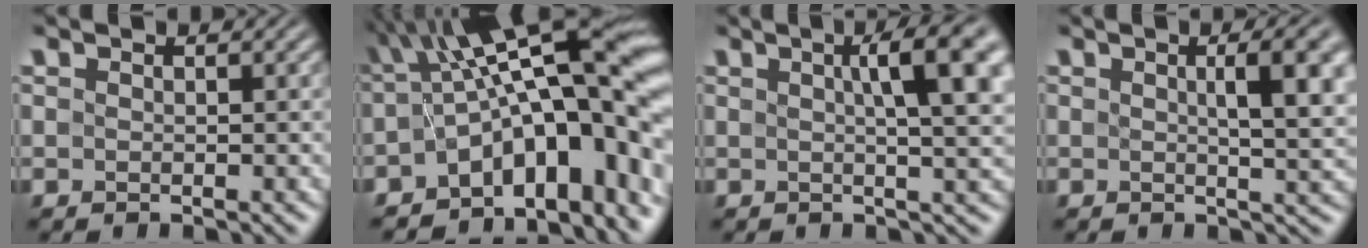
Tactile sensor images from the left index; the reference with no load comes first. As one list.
[{"total": 14.3, "force": [-2.0, 5.9, 12.9], "torque": [-0.147, 0.026, -0.032]}, {"total": 7.7, "force": [2.0, 1.8, 7.2], "torque": [-0.072, 0.012, 0.026]}, {"total": 6.3, "force": [1.4, 1.8, 5.9], "torque": [-0.064, 0.009, 0.019]}]